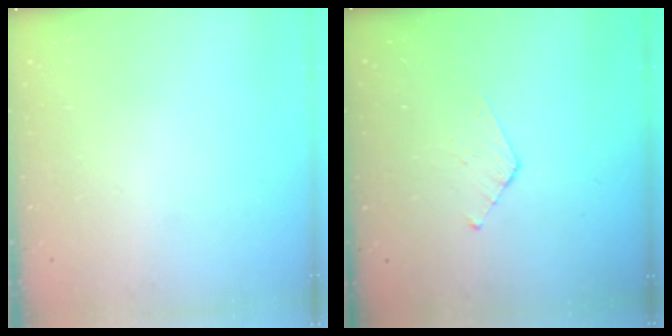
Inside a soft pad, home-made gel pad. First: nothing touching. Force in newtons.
{"total": 3.6, "press": 3.6, "slide": 0.3}